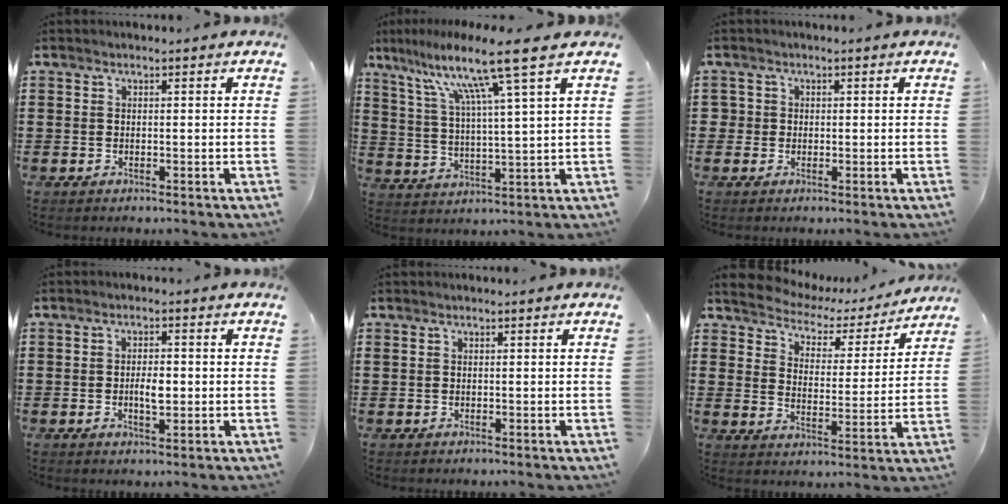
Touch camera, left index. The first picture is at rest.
{"total": 11.7, "force": [7.6, -0.3, 8.9], "torque": [-0.185, -0.030, 0.120]}
{"total": 1.4, "force": [0.0, 1.4, 0.1], "torque": [-0.009, 0.005, -0.002]}
{"total": 3.3, "force": [-0.2, 1.2, 3.0], "torque": [-0.050, 0.000, -0.007]}
{"total": 0.0}
{"total": 3.3, "force": [3.2, 0.9, -0.1], "torque": [-0.026, -0.028, 0.046]}